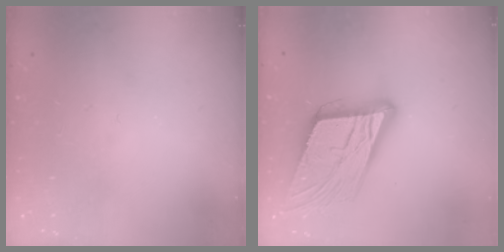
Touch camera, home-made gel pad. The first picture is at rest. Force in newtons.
{"total": 18.5, "press": 18.2, "slide": 3.6}